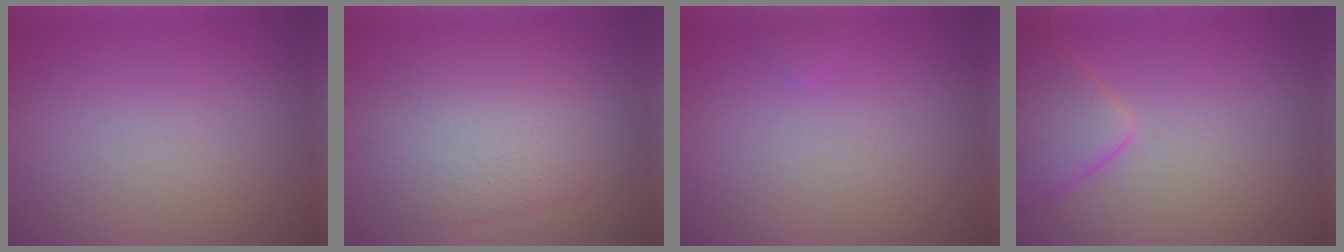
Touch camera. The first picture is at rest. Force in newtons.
{"total": 5.5, "press": 5.5, "slide": 0.2}
{"total": 0.6, "press": 0.6, "slide": 0.0}
{"total": 3.7, "press": 3.7, "slide": 0.3}